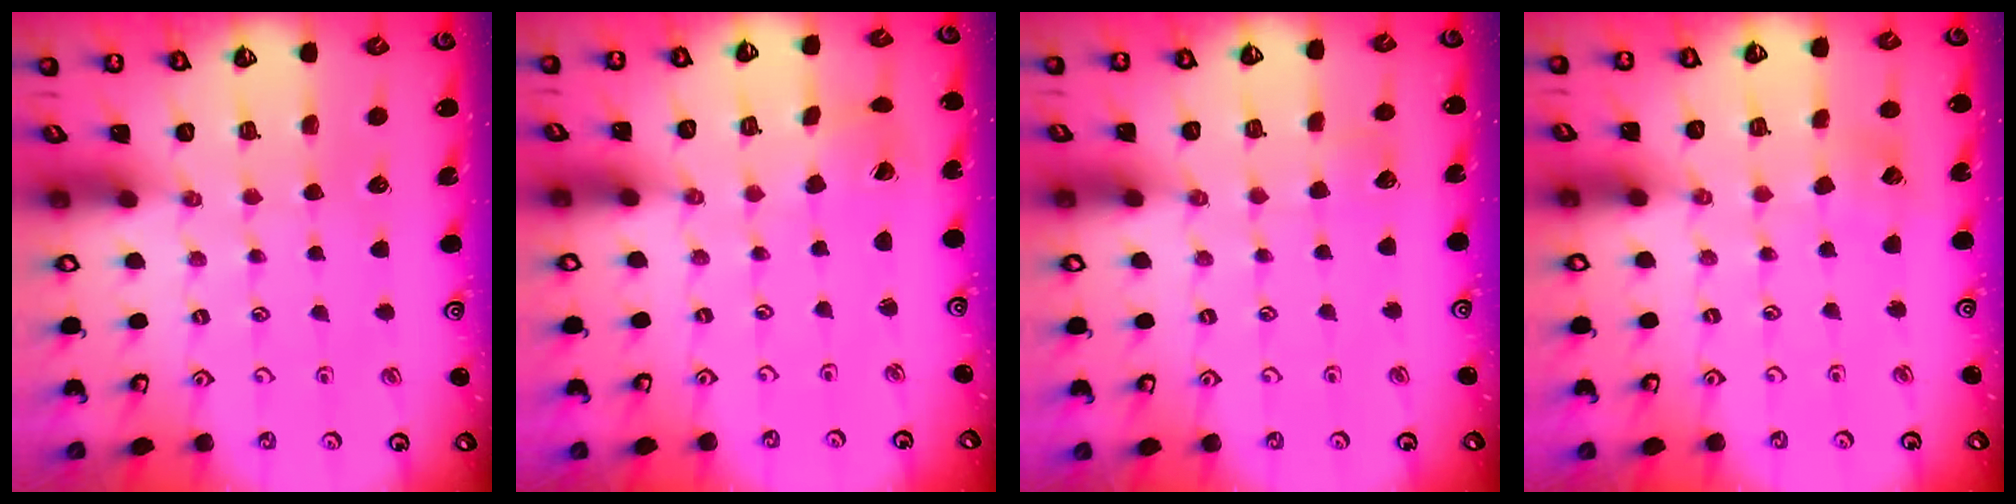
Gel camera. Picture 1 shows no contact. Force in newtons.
{"total": 1.2, "press": 1.2, "slide": 0.1}
{"total": 2.9, "press": 2.9, "slide": 0.4}
{"total": 4.6, "press": 4.6, "slide": 0.5}